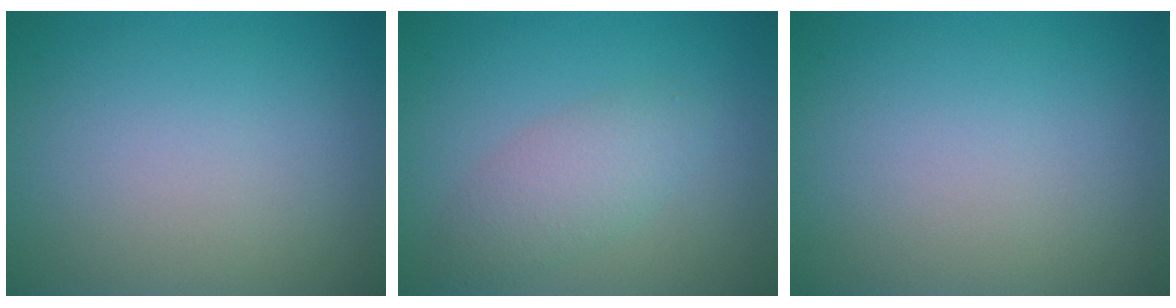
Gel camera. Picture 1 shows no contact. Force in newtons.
{"total": 2.9, "press": 2.9, "slide": 0.1}
{"total": 0.0}